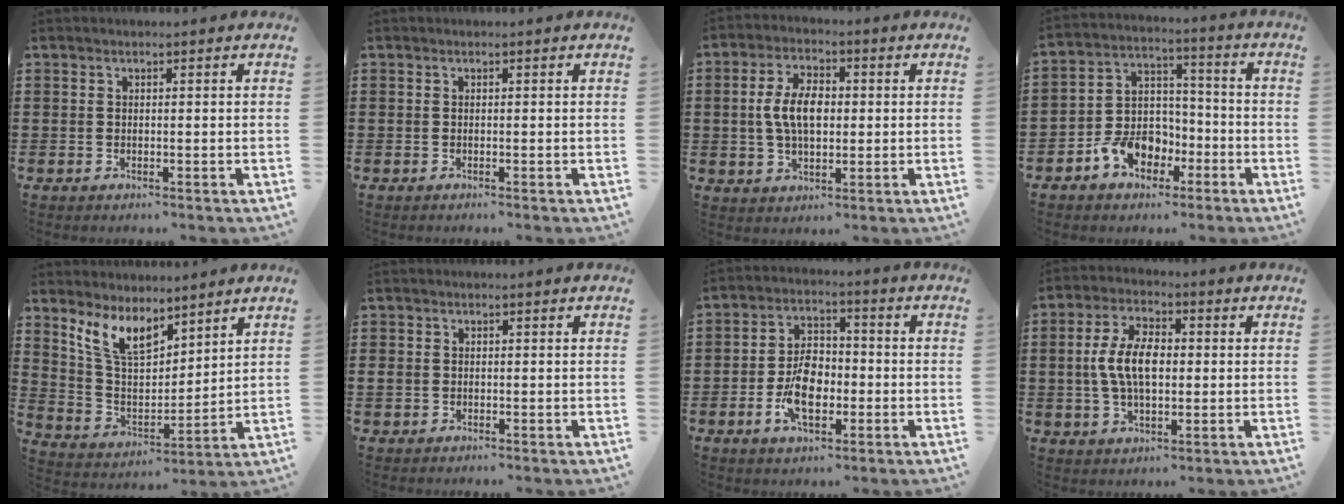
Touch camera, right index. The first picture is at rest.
{"total": 0.0}
{"total": 7.3, "force": [0.2, 4.0, 6.1], "torque": [-0.140, 0.008, -0.004]}
{"total": 8.5, "force": [-4.2, 6.4, 3.8], "torque": [-0.087, 0.031, -0.077]}
{"total": 8.4, "force": [6.4, 3.5, 4.1], "torque": [-0.106, -0.018, 0.120]}
{"total": 1.2, "force": [-0.3, 1.0, 0.5], "torque": [-0.018, 0.002, -0.011]}
{"total": 7.8, "force": [-1.9, 4.6, 6.0], "torque": [-0.116, 0.007, -0.038]}
{"total": 8.0, "force": [0.0, 4.2, 6.8], "torque": [-0.156, 0.006, -0.009]}